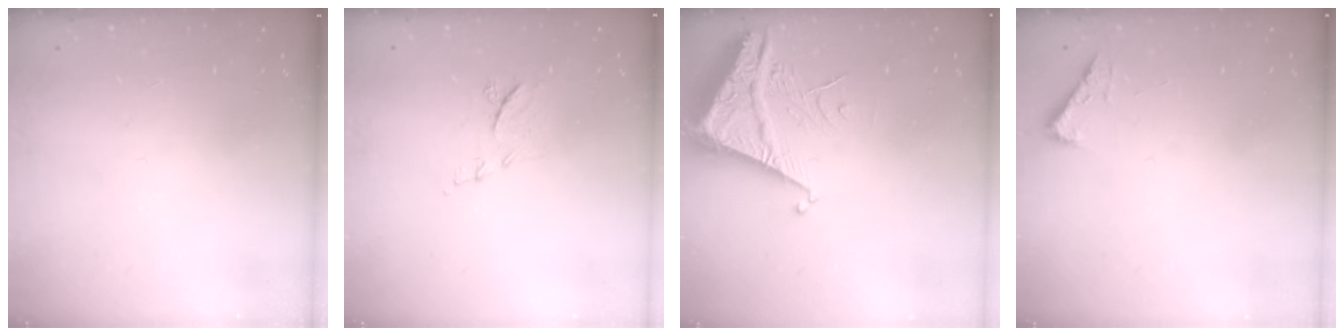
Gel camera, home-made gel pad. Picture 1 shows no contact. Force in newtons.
{"total": 6.9, "press": 6.9, "slide": 0.5}
{"total": 6.6, "press": 6.6, "slide": 0.6}
{"total": 2.5, "press": 2.5, "slide": 0.3}